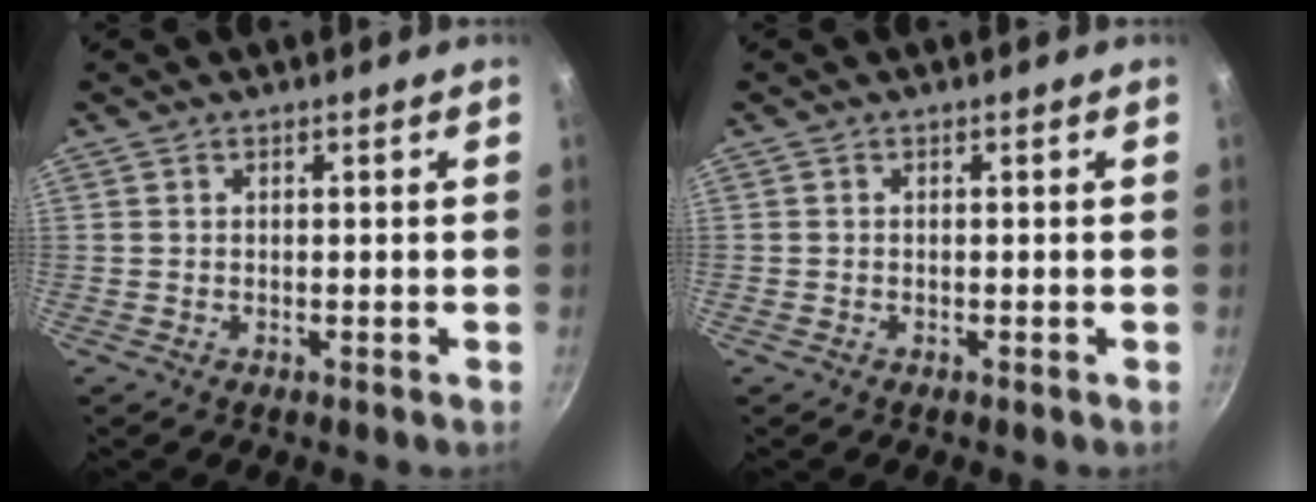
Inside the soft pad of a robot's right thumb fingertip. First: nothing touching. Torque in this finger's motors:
{"motor_torque": [0.21, -0.13, 0.48, -0.30, 0.04]}